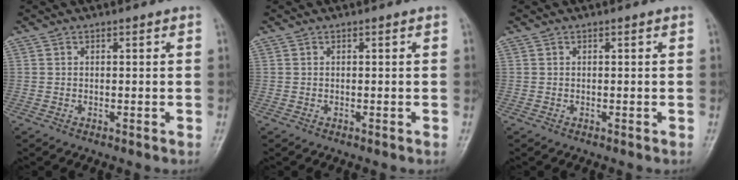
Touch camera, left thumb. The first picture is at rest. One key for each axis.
{"total": 0.0}
{"total": 0.0}